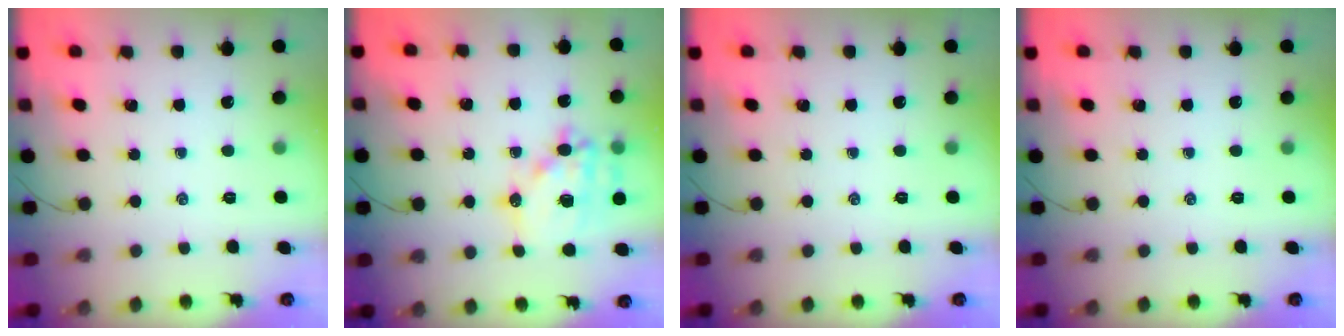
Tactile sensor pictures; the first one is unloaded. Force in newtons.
{"total": 16.3, "press": 15.9, "slide": 3.3}
{"total": 0.0}
{"total": 0.0}